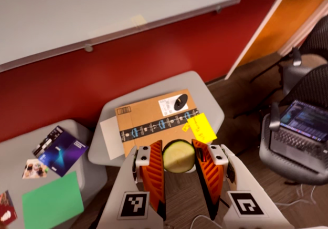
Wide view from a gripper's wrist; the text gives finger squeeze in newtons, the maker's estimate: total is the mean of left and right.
{"total": 8.5, "left": 8.6, "right": 8.4}